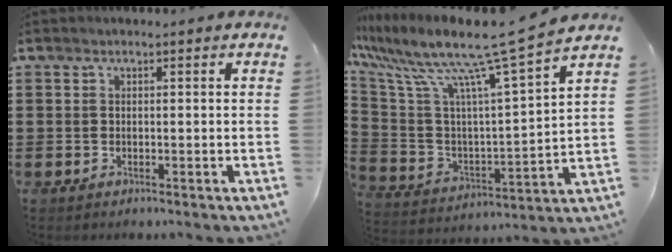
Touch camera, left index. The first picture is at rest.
{"total": 12.7, "force": [9.8, 0.0, 8.0], "torque": [-0.180, -0.073, 0.153]}